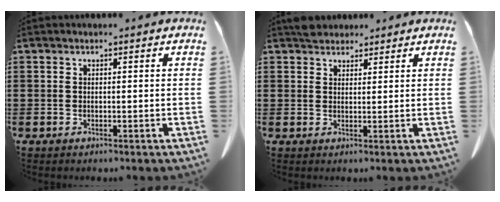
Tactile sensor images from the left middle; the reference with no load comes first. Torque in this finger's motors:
{"motor_torque": [0.12, 0.08, 0.02, 0.02]}